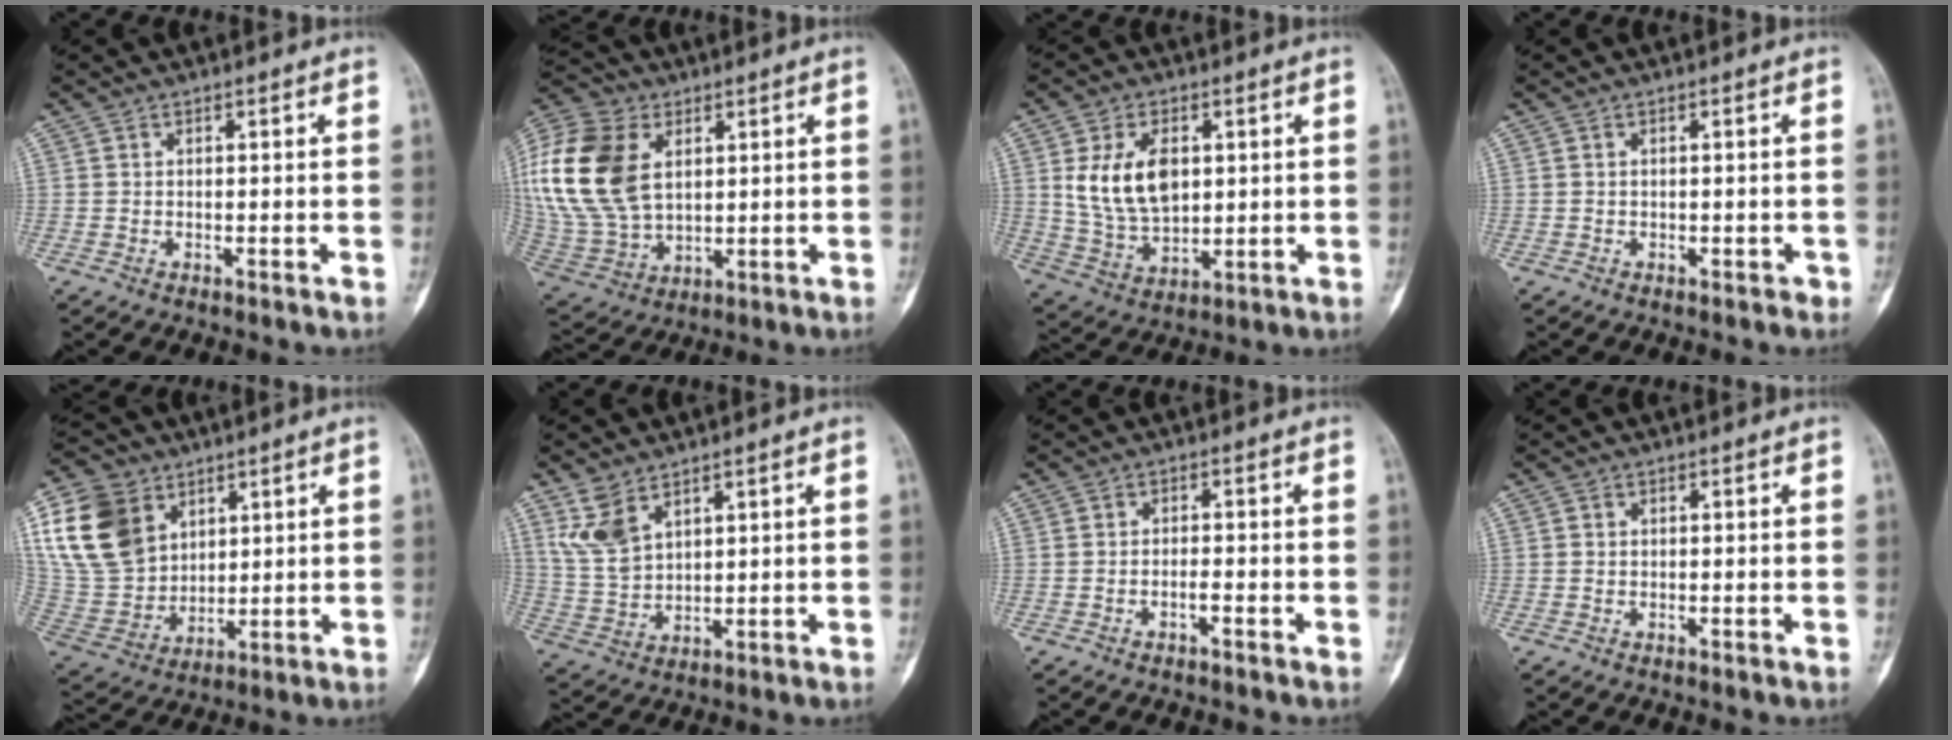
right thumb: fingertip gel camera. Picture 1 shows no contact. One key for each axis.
{"total": 23.6, "fx": 6.0, "fy": 15.9, "fz": 16.4, "tx": -0.373, "ty": -0.002, "tz": 0.121}
{"total": 12.4, "fx": 2.7, "fy": 7.8, "fz": 9.3, "tx": -0.154, "ty": -0.012, "tz": 0.062}
{"total": 0.6, "fx": -0.3, "fy": 0.4, "fz": 0.3, "tx": 0.003, "ty": 0.002, "tz": -0.004}
{"total": 18.1, "fx": 7.2, "fy": 13.5, "fz": 9.6, "tx": -0.180, "ty": -0.014, "tz": 0.152}
{"total": 7.4, "fx": 4.5, "fy": 4.1, "fz": 4.2, "tx": -0.078, "ty": -0.016, "tz": 0.105}
{"total": 1.5, "fx": -1.0, "fy": 0.4, "fz": 1.1, "tx": -0.018, "ty": 0.010, "tz": -0.018}
{"total": 0.0}